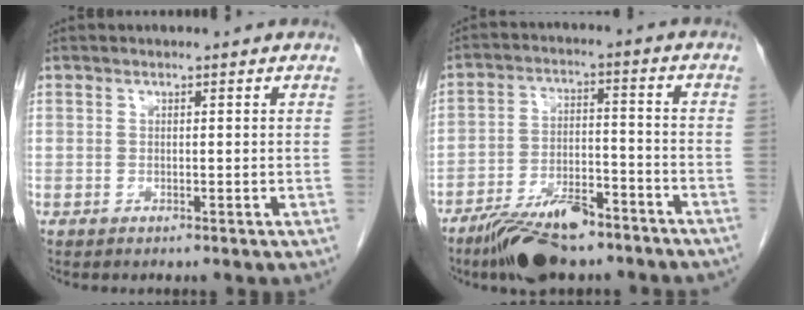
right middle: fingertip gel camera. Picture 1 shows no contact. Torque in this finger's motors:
{"motor_torque": [1.06, -1.08, 0.18, 0.10]}